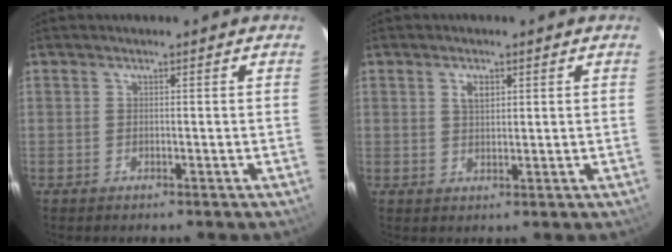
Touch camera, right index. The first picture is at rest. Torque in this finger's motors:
{"motor_torque": [0.21, 0.03, 0.12, 0.03]}